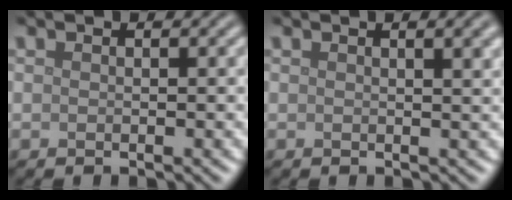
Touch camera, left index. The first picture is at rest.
{"total": 2.6, "force": [1.2, 0.8, 2.1], "torque": [-0.014, 0.007, 0.015]}